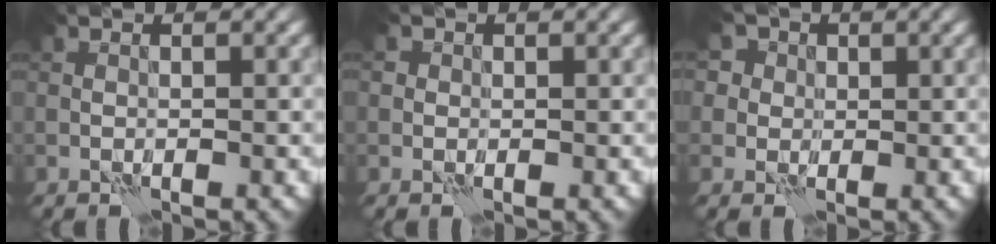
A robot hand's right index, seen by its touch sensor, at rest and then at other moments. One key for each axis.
{"total": 0.8, "fx": 0.2, "fy": 0.8, "fz": 0.1, "tx": 0.003, "ty": -0.001, "tz": -0.004}
{"total": 5.4, "fx": 2.7, "fy": 4.2, "fz": 2.0, "tx": -0.035, "ty": 0.018, "tz": 0.021}